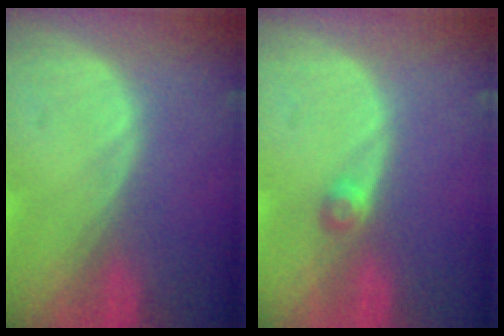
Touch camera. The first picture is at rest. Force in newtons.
{"total": 1.8, "press": 1.6, "slide": 0.8}